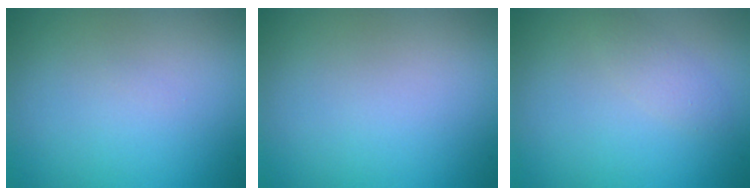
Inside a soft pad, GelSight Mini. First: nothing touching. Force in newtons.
{"total": 0.0}
{"total": 1.3, "press": 1.3, "slide": 0.1}